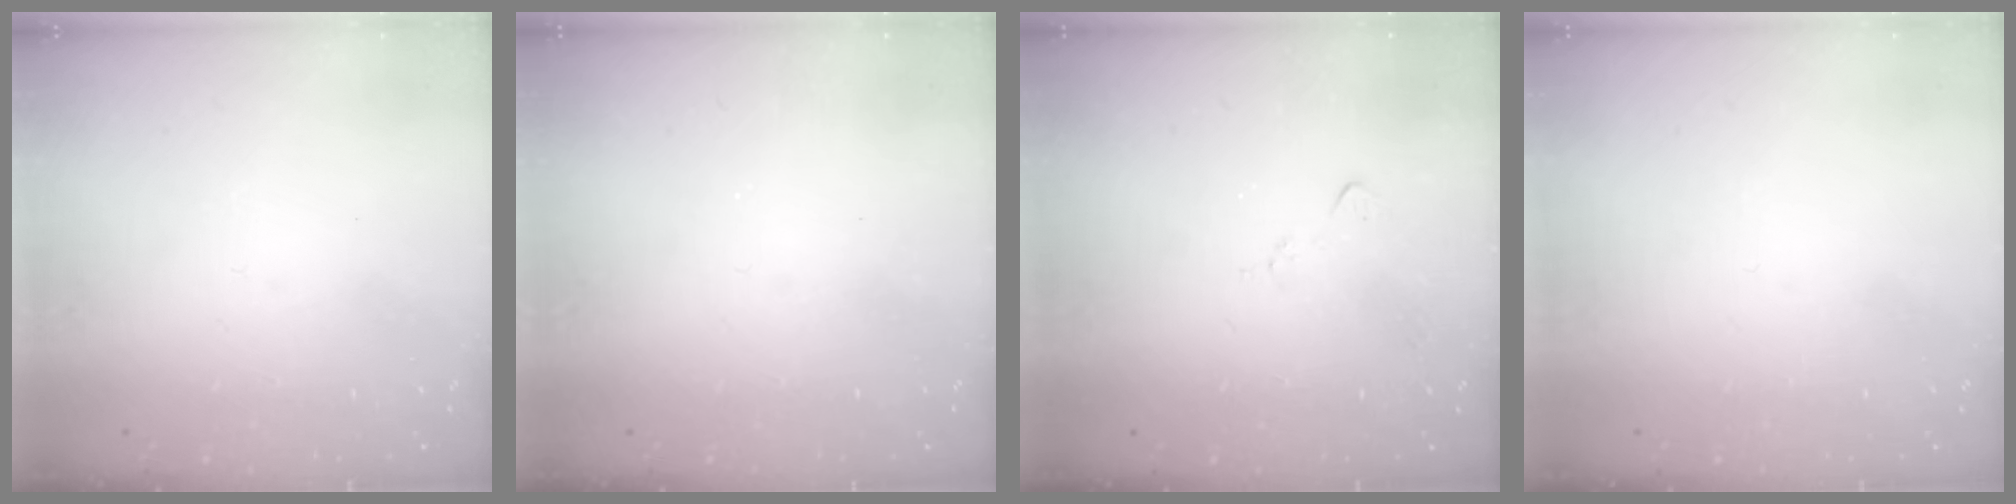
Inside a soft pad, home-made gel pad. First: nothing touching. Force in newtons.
{"total": 1.1, "press": 1.0, "slide": 0.1}
{"total": 6.0, "press": 5.9, "slide": 0.7}
{"total": 0.0}